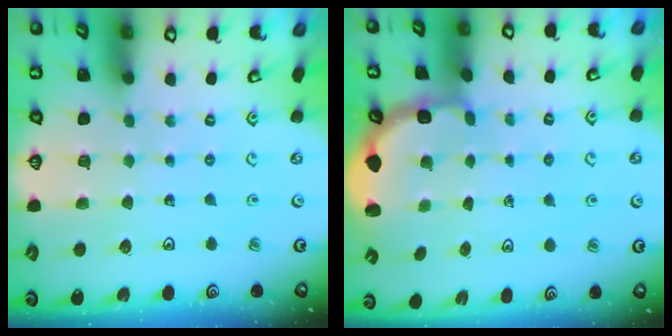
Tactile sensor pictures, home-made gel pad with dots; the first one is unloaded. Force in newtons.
{"total": 2.7, "press": 2.3, "slide": 1.4}